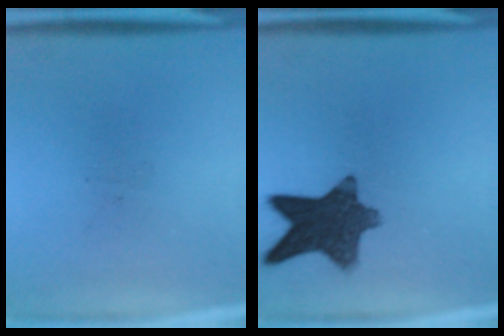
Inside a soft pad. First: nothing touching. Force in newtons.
{"total": 11.5}